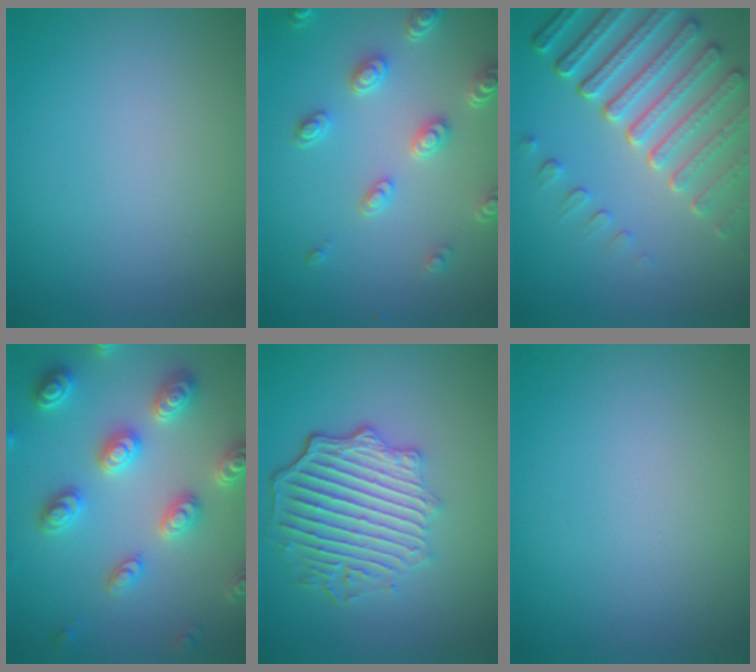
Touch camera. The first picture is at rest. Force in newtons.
{"total": 4.0, "press": 3.3, "slide": 2.2}
{"total": 7.5, "press": 5.7, "slide": 4.9}
{"total": 5.2, "press": 5.0, "slide": 1.3}
{"total": 6.0, "press": 4.7, "slide": 3.8}
{"total": 0.0}